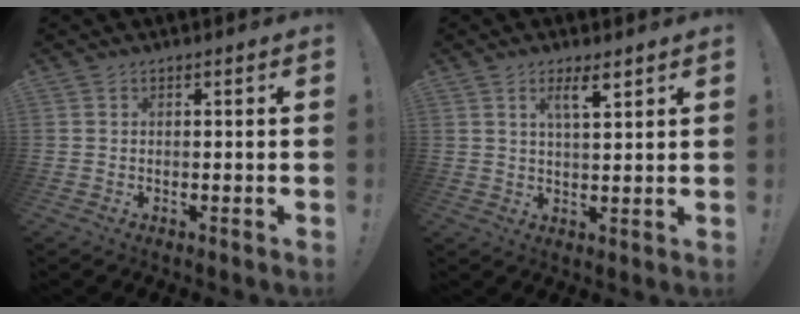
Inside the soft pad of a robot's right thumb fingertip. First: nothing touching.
{"total": 5.6, "force": [3.1, 1.4, 4.5], "torque": [-0.066, -0.014, 0.047]}